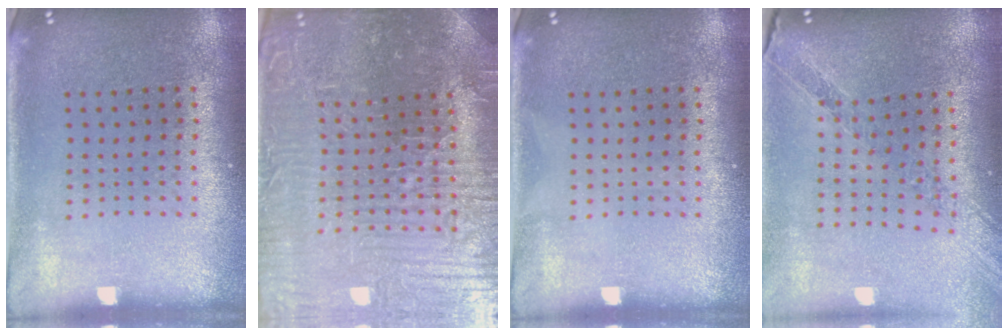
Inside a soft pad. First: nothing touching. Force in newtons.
{"total": 4.6, "press": 4.5, "slide": 0.8}
{"total": 0.0}
{"total": 1.1, "press": 1.1, "slide": 0.1}